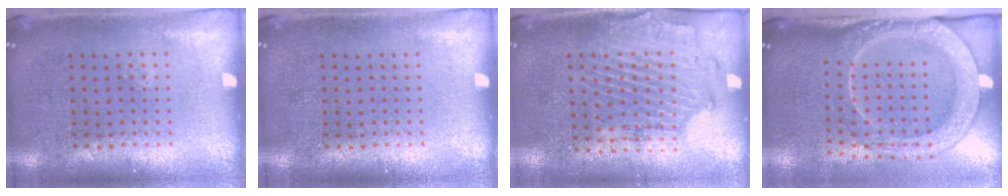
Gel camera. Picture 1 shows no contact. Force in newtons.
{"total": 0.0}
{"total": 1.7, "press": 1.4, "slide": 0.9}
{"total": 2.5, "press": 2.0, "slide": 1.6}